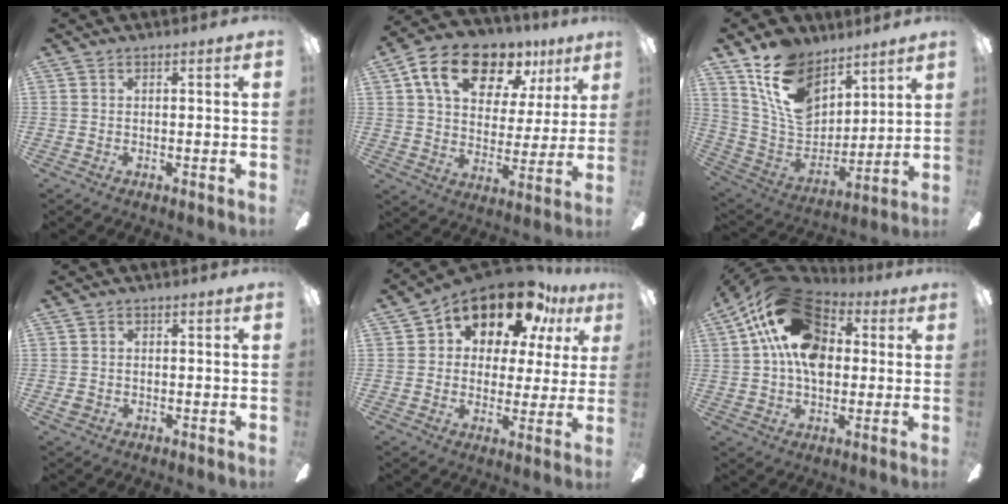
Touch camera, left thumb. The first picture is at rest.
{"total": 17.3, "force": [10.5, 10.1, 9.3], "torque": [-0.159, -0.047, 0.186]}
{"total": 17.8, "force": [10.7, 11.1, 8.9], "torque": [-0.175, -0.050, 0.206]}
{"total": 1.5, "force": [-0.5, 1.2, 0.7], "torque": [-0.012, 0.006, -0.011]}
{"total": 16.1, "force": [11.5, 8.1, 8.0], "torque": [-0.138, -0.072, 0.202]}
{"total": 19.1, "force": [6.1, 12.5, 13.1], "torque": [-0.251, -0.008, 0.109]}